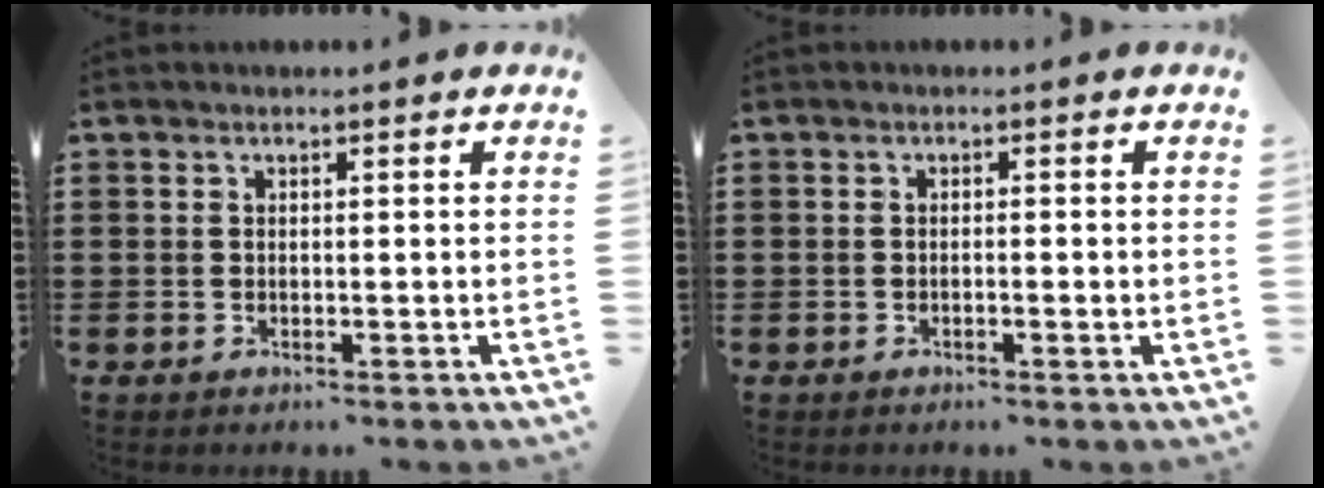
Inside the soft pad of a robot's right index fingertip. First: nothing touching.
{"total": 0.9, "force": [-0.4, -0.1, 0.8], "torque": [-0.015, -0.004, -0.006]}